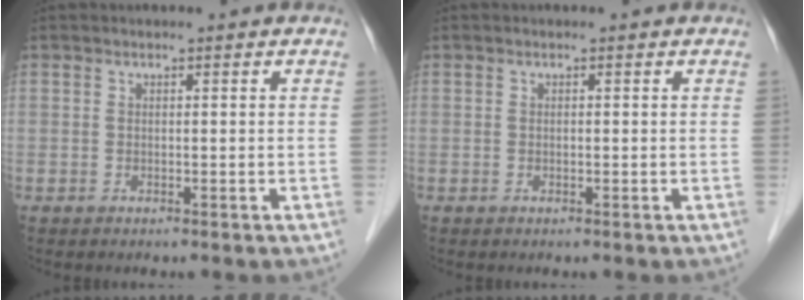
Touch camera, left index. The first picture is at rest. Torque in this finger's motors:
{"motor_torque": [-0.29, -0.25, -0.09, -0.02]}